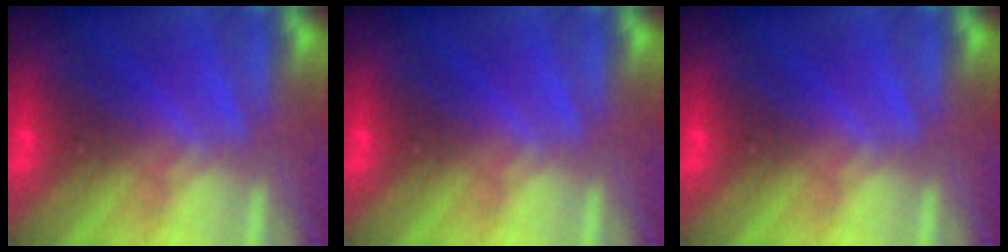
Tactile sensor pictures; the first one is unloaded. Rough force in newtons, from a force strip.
{"total": 0.0}
{"total": 0.0}